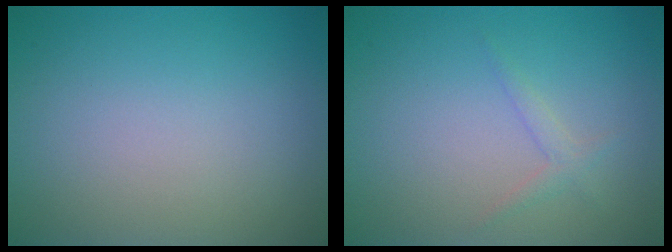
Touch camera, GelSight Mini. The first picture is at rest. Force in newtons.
{"total": 1.1, "press": 1.1, "slide": 0.1}